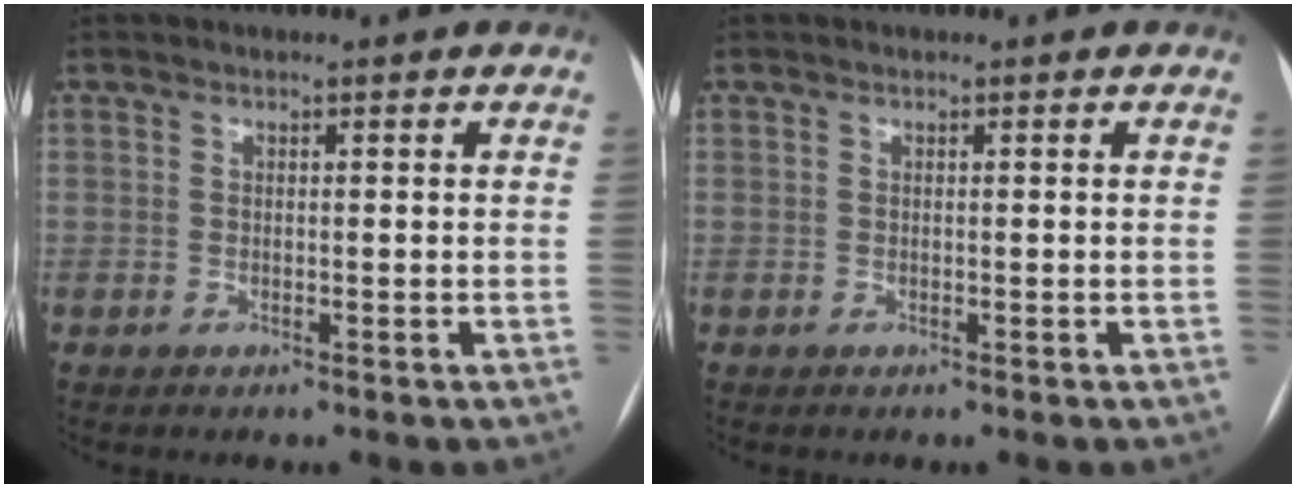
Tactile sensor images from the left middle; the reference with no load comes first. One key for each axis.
{"total": 0.0}